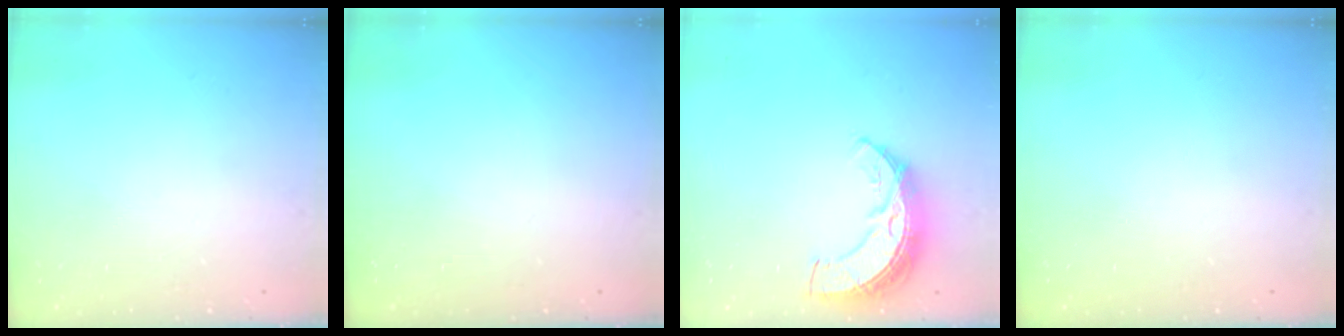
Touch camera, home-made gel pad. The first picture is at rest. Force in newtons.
{"total": 0.0}
{"total": 9.6, "press": 9.6, "slide": 0.6}
{"total": 0.0}